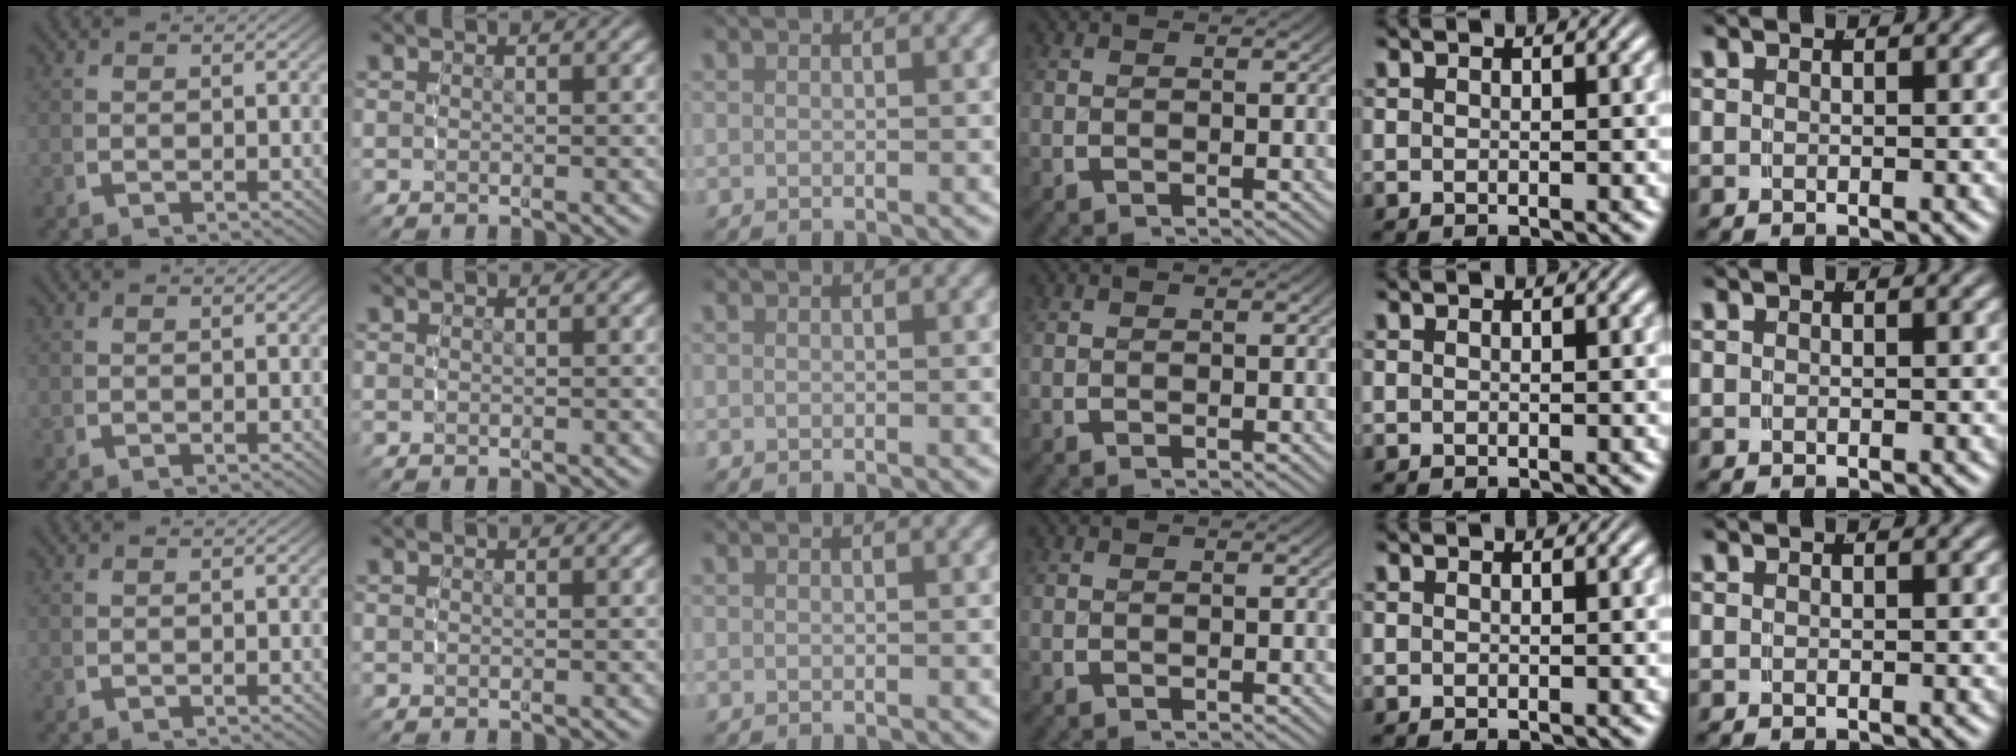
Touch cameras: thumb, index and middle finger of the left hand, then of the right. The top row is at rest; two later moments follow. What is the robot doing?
{"motion": "reach", "object": "shirt"}